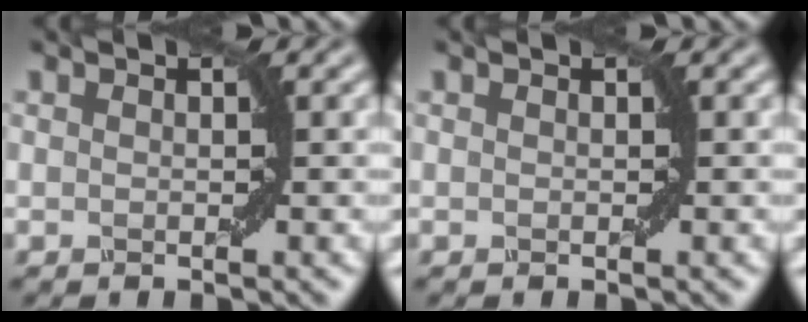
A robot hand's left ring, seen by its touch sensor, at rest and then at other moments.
{"total": 0.0}